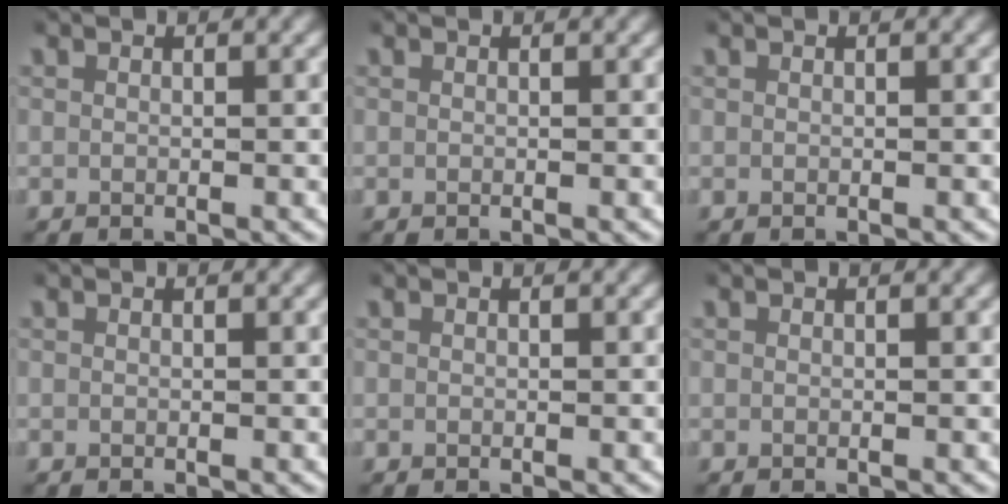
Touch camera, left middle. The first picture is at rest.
{"total": 0.0}
{"total": 0.0}
{"total": 0.0}
{"total": 0.0}
{"total": 0.0}